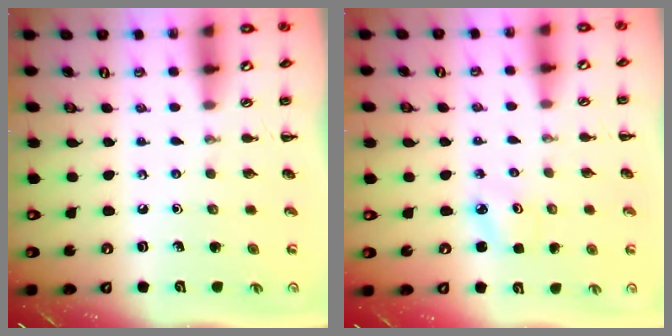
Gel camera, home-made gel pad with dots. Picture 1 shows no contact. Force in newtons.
{"total": 2.3, "press": 2.2, "slide": 0.6}